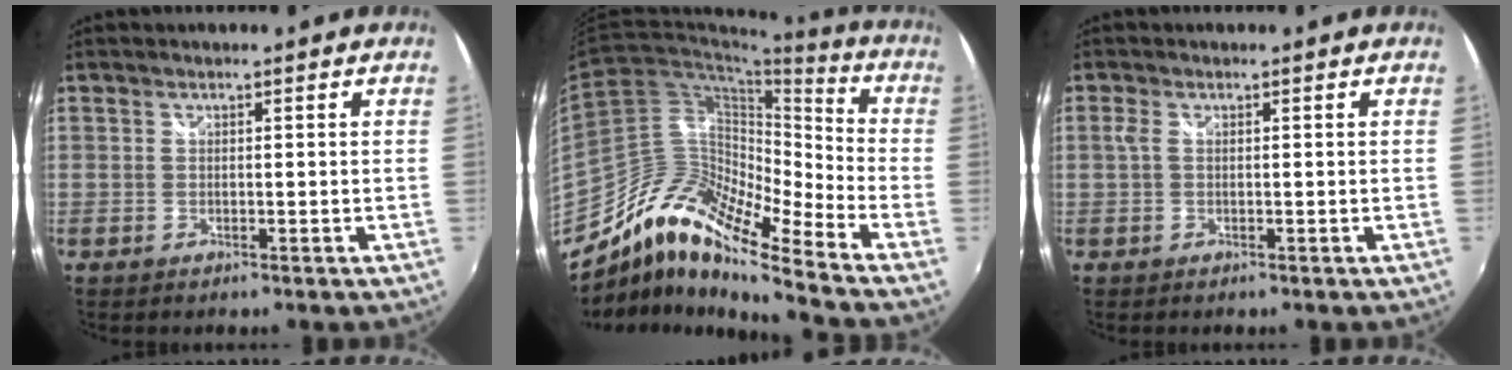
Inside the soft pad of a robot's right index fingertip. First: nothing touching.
{"total": 11.8, "force": [-9.3, 2.0, 6.9], "torque": [-0.114, 0.016, -0.197]}
{"total": 1.3, "force": [0.1, 0.5, 1.2], "torque": [-0.027, 0.002, -0.001]}